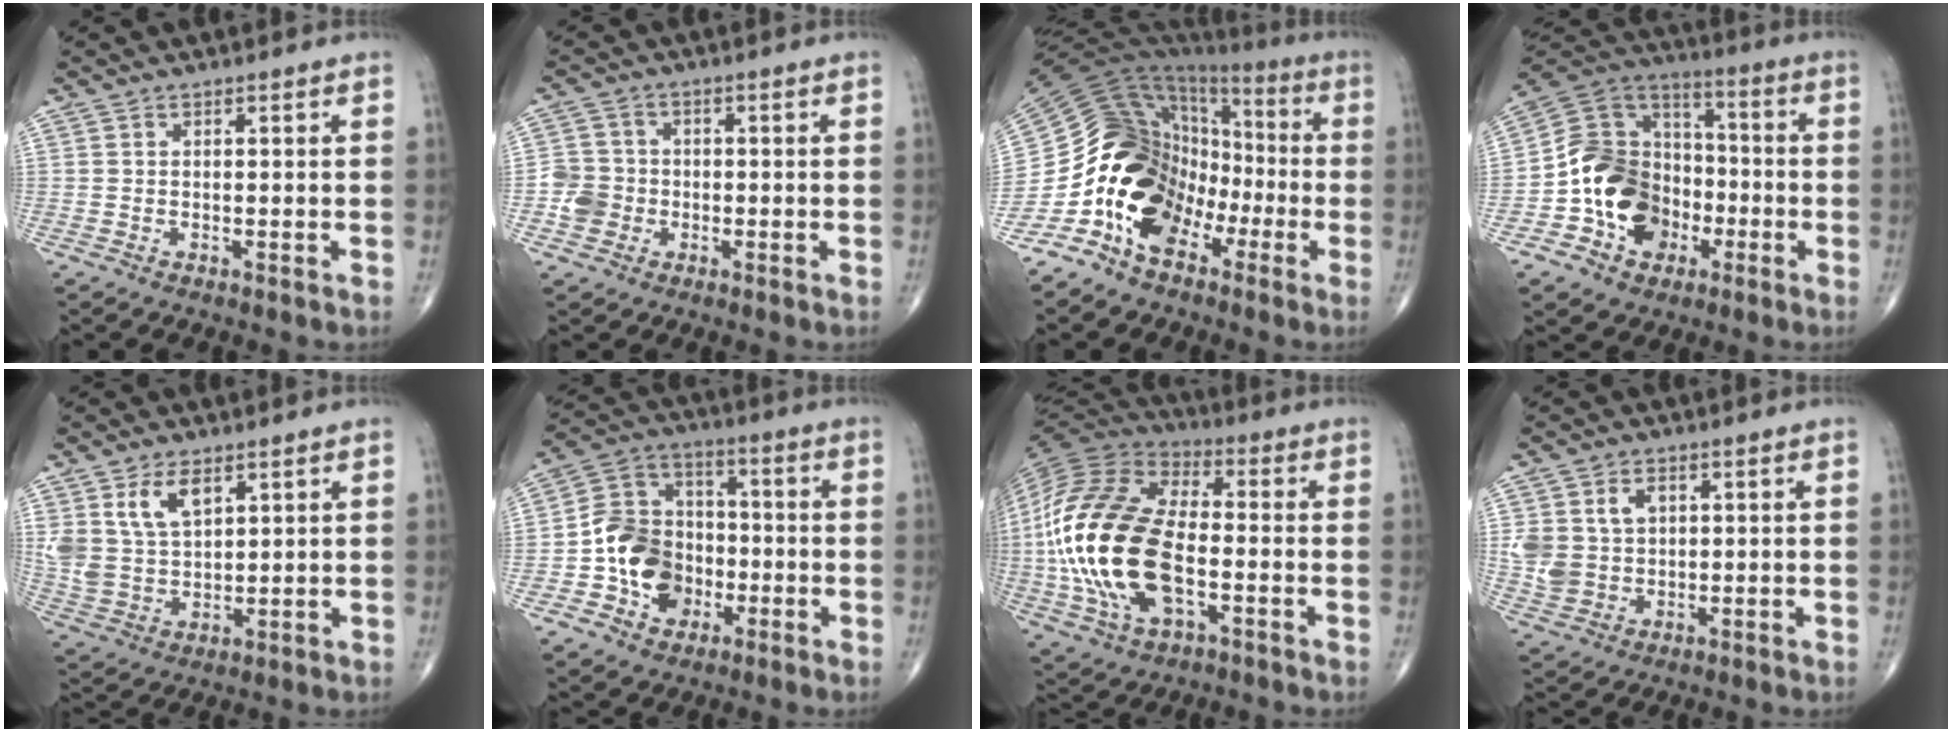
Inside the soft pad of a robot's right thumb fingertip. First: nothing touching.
{"total": 5.1, "force": [-1.5, 4.7, 1.4], "torque": [-0.005, 0.014, -0.032]}
{"total": 20.4, "force": [-8.5, 14.4, 11.7], "torque": [-0.189, 0.087, -0.156]}
{"total": 16.3, "force": [-5.1, 13.0, 8.4], "torque": [-0.107, 0.062, -0.089]}
{"total": 9.6, "force": [4.6, 5.7, 6.2], "torque": [-0.109, -0.019, 0.101]}
{"total": 13.9, "force": [-3.6, 11.3, 7.4], "torque": [-0.090, 0.040, -0.068]}
{"total": 25.4, "force": [-3.5, 13.8, 21.1], "torque": [-0.442, 0.006, -0.063]}
{"total": 8.5, "force": [1.8, 6.6, 5.0], "torque": [-0.077, -0.003, 0.044]}